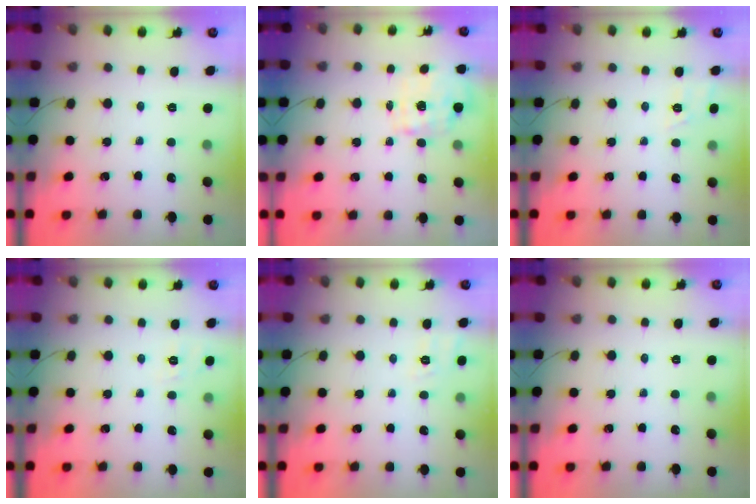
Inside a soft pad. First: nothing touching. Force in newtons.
{"total": 1.7, "press": 1.6, "slide": 0.5}
{"total": 2.8, "press": 2.2, "slide": 1.7}
{"total": 2.9, "press": 2.4, "slide": 1.7}
{"total": 2.7, "press": 1.9, "slide": 2.0}
{"total": 0.0}